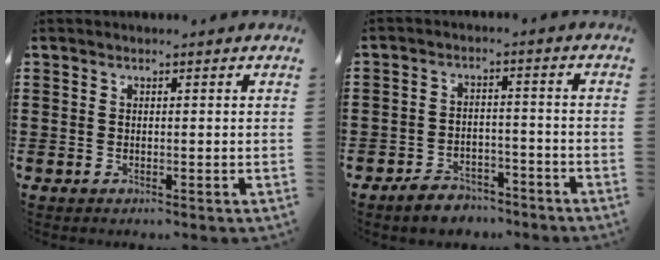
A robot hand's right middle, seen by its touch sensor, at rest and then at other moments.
{"total": 3.8, "force": [-3.7, 1.0, 0.3], "torque": [-0.006, 0.012, -0.076]}